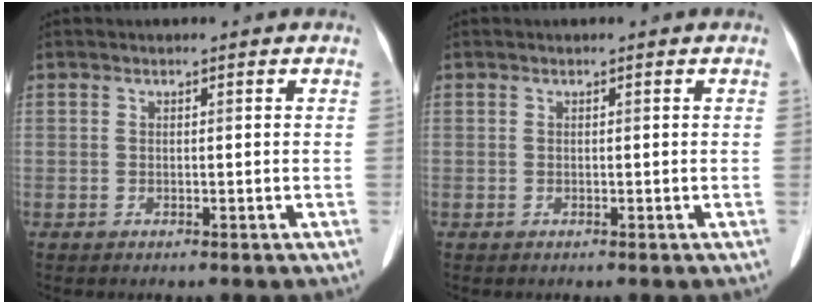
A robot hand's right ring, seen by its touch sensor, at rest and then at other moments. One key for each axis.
{"total": 0.0}